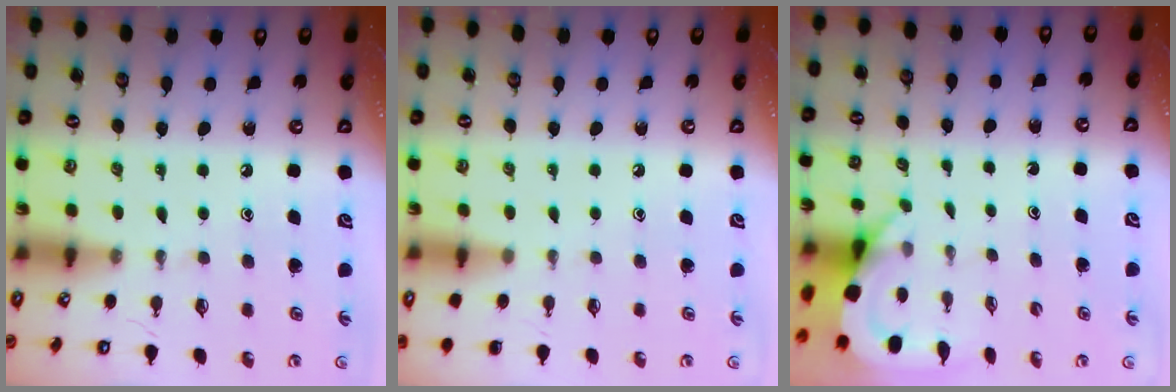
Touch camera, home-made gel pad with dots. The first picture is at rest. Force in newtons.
{"total": 0.0}
{"total": 3.7, "press": 3.7, "slide": 0.2}